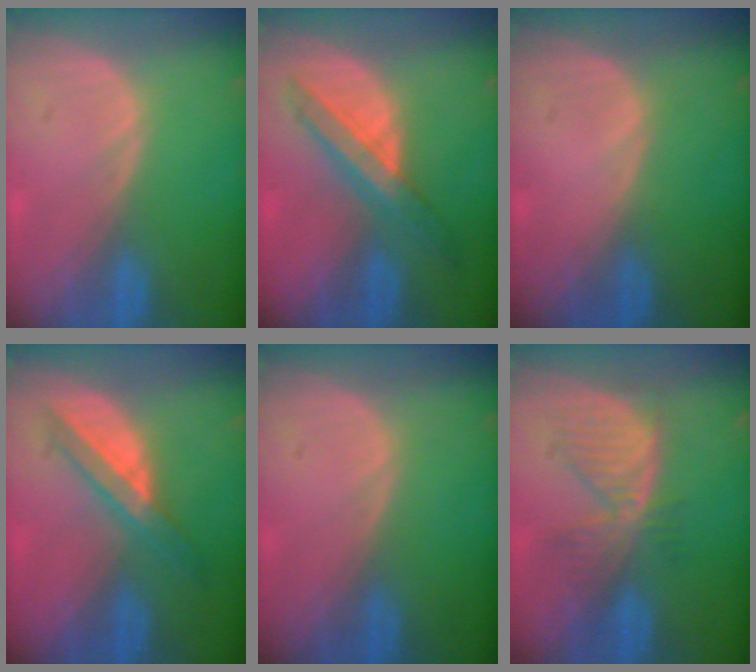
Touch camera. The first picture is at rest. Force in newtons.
{"total": 6.7, "press": 6.3, "slide": 2.2}
{"total": 0.0}
{"total": 5.9, "press": 5.3, "slide": 2.5}
{"total": 0.0}
{"total": 6.5, "press": 6.2, "slide": 2.1}